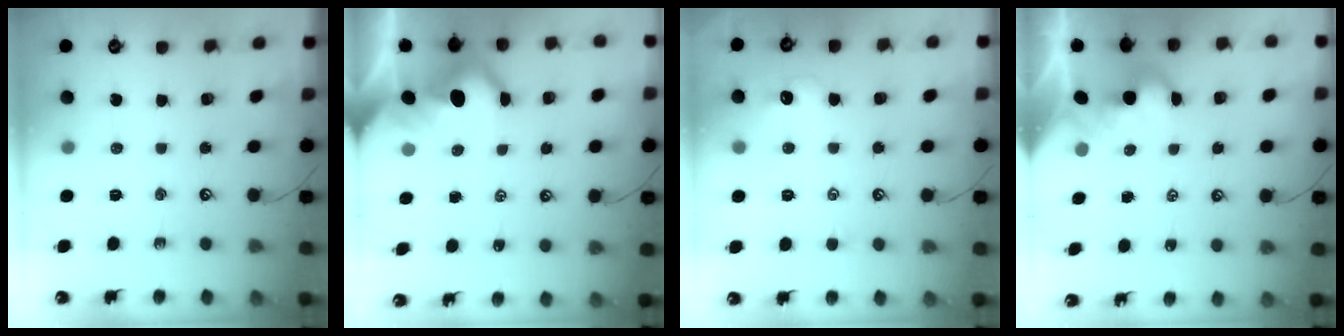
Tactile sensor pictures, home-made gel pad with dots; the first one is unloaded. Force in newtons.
{"total": 10.1, "press": 10.0, "slide": 1.3}
{"total": 0.8, "press": 0.5, "slide": 0.6}
{"total": 4.0, "press": 3.9, "slide": 0.7}